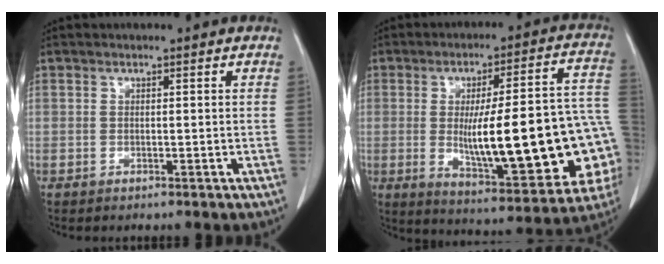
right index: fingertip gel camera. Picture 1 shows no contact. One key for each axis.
{"total": 25.6, "fx": -3.2, "fy": 4.9, "fz": 24.9, "tx": -0.287, "ty": 0.018, "tz": -0.025}